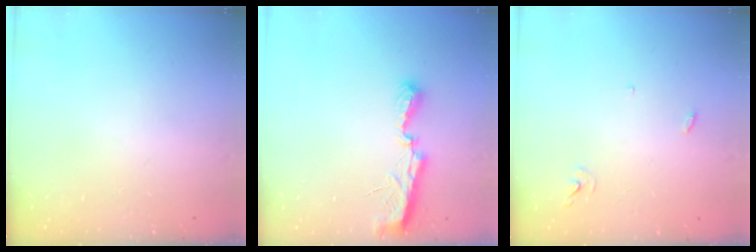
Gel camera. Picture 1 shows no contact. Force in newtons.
{"total": 7.0, "press": 7.0, "slide": 0.6}
{"total": 2.9, "press": 2.9, "slide": 0.2}